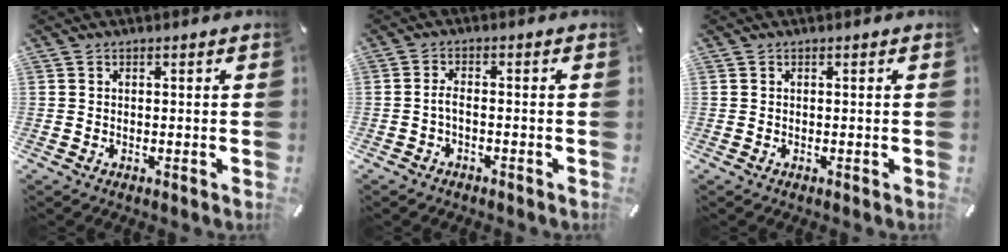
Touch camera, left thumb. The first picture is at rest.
{"total": 2.4, "force": [-1.2, 1.0, 1.9], "torque": [-0.049, 0.003, -0.027]}
{"total": 0.0}